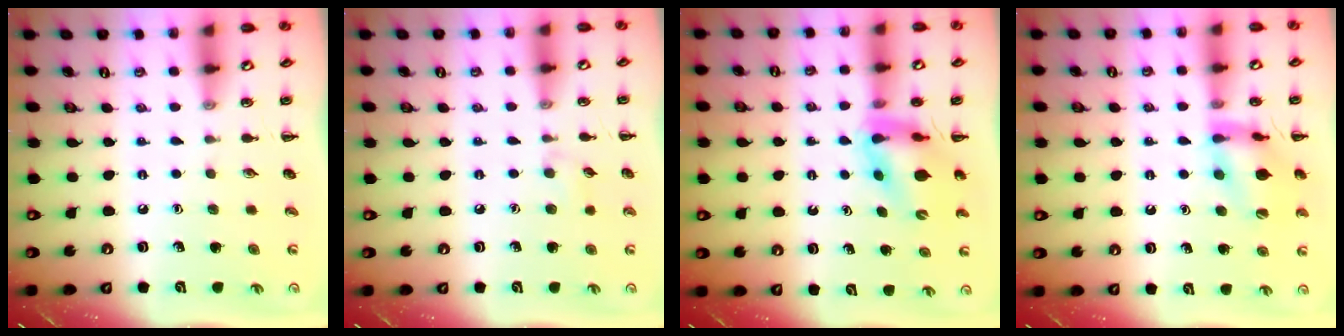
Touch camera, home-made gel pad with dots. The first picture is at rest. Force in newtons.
{"total": 5.1, "press": 4.8, "slide": 1.8}
{"total": 10.0, "press": 9.6, "slide": 2.9}
{"total": 14.7, "press": 14.7, "slide": 1.1}